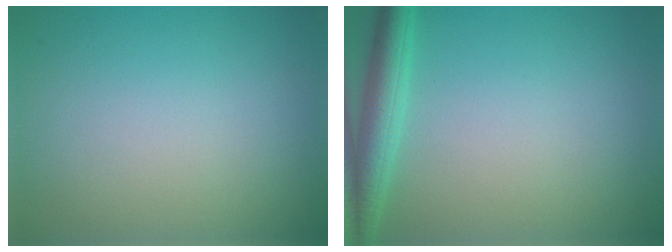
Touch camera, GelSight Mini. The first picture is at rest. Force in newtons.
{"total": 3.5, "press": 3.5, "slide": 0.2}